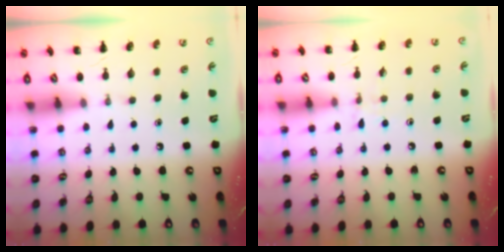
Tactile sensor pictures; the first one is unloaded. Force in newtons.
{"total": 6.4, "press": 6.0, "slide": 2.3}